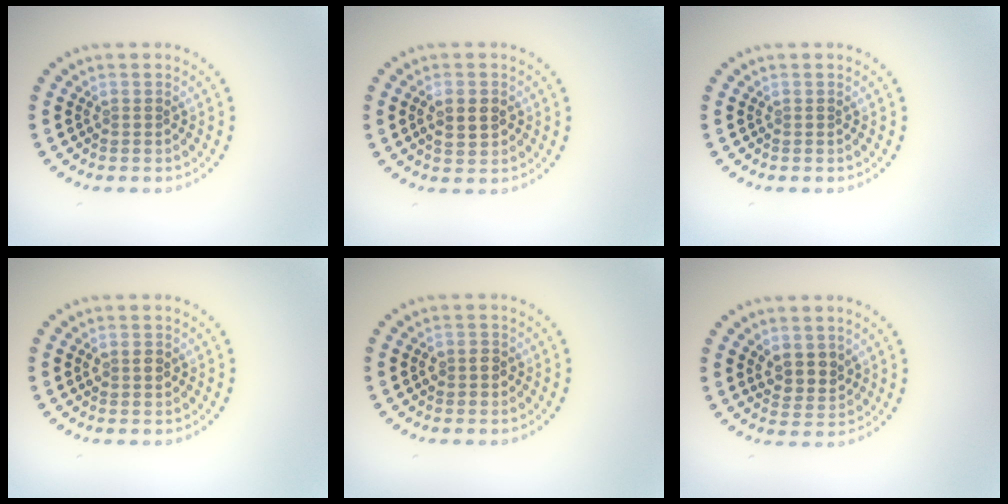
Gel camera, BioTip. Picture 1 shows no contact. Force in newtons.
{"total": 2.7, "press": 2.7, "slide": 0.1}
{"total": 0.0}
{"total": 1.5, "press": 1.5, "slide": 0.1}
{"total": 1.4, "press": 1.4, "slide": 0.5}
{"total": 2.4, "press": 2.3, "slide": 0.9}